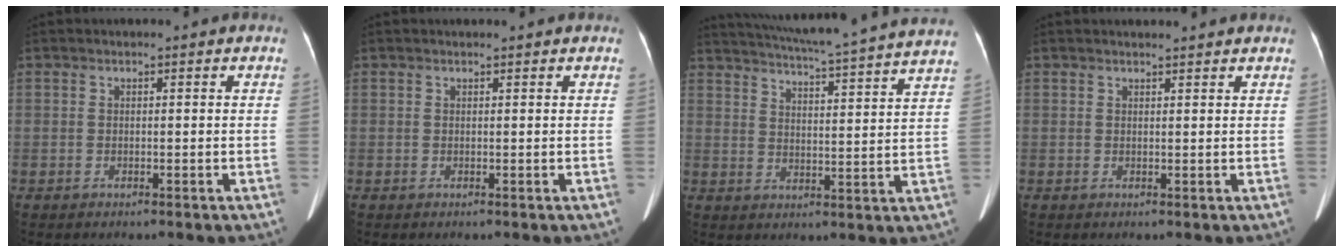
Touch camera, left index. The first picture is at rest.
{"total": 0.9, "force": [0.9, 0.0, 0.3], "torque": [-0.008, 0.008, 0.015]}
{"total": 24.1, "force": [22.0, -0.6, 9.7], "torque": [-0.164, -0.029, 0.281]}
{"total": 3.0, "force": [2.9, 0.2, 0.8], "torque": [-0.016, 0.012, 0.037]}